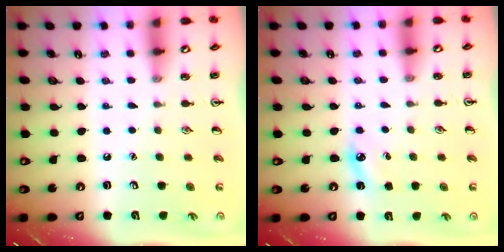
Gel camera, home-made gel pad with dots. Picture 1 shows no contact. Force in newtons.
{"total": 4.5, "press": 4.3, "slide": 1.4}